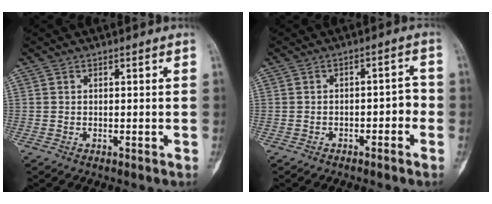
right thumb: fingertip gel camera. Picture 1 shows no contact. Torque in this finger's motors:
{"motor_torque": [-0.16, 0.14, -0.12, -0.05, 0.02]}